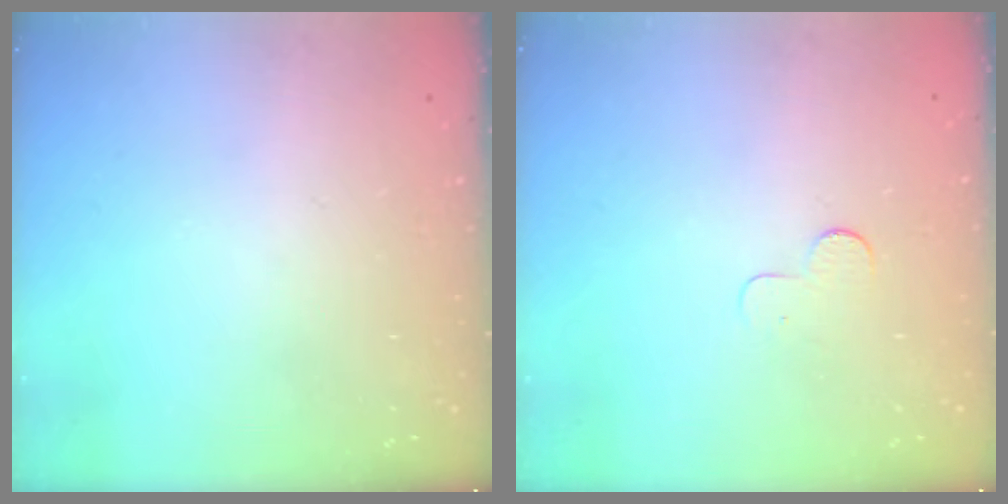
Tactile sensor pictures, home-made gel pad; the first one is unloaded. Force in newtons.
{"total": 2.9, "press": 2.9, "slide": 0.3}